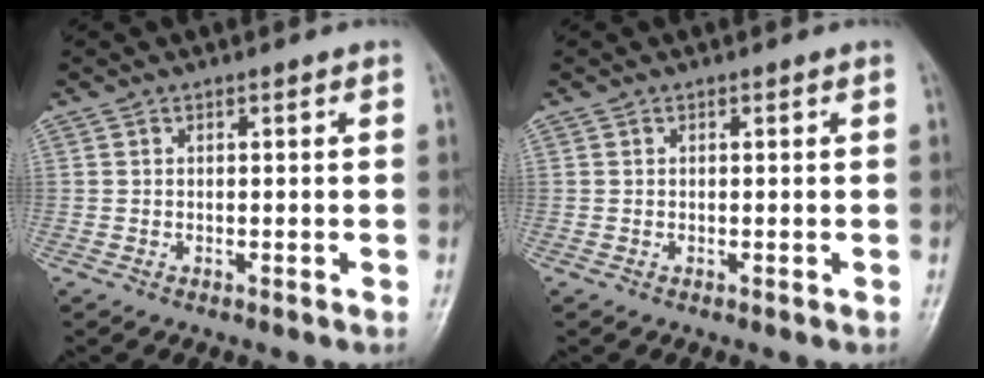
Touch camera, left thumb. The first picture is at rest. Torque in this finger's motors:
{"motor_torque": [0.00, 0.01, -0.02, -0.08, 0.00]}